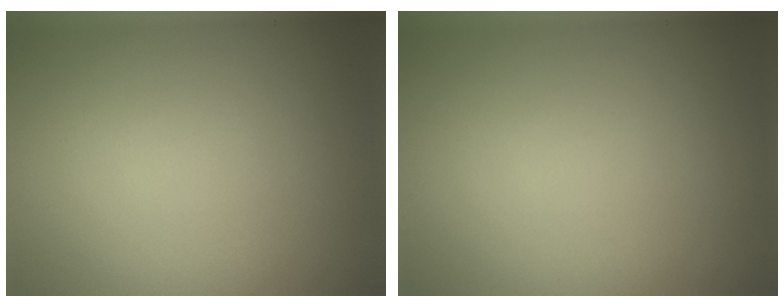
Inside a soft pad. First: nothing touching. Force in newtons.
{"total": 0.0}